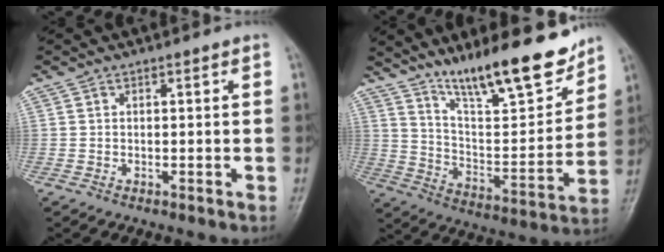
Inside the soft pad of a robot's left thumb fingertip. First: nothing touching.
{"total": 19.0, "force": [14.4, 4.4, 11.6], "torque": [-0.145, -0.084, 0.245]}